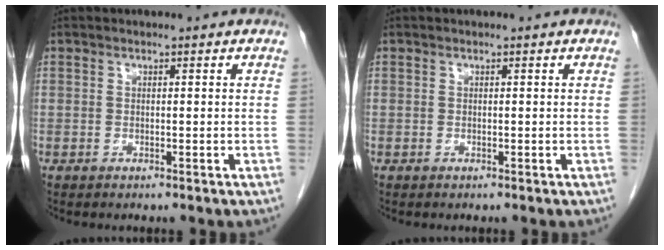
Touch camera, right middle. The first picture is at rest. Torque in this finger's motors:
{"motor_torque": [0.16, -0.17, 0.03, 0.00]}